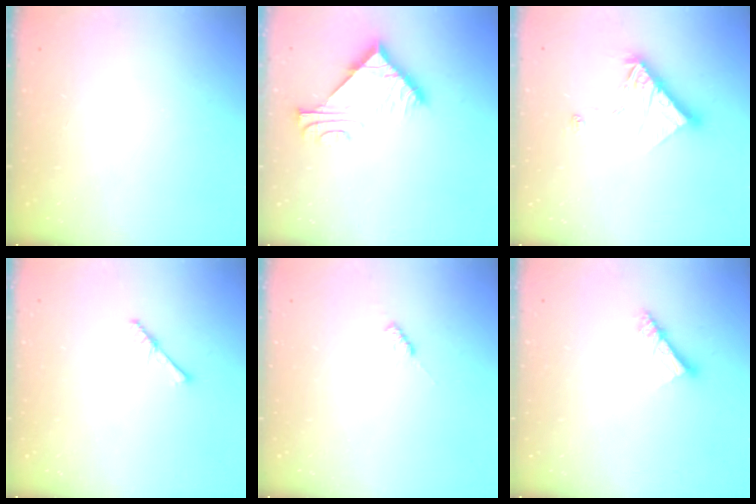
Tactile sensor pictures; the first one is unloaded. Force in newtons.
{"total": 9.4, "press": 9.4, "slide": 0.8}
{"total": 12.6, "press": 12.6, "slide": 1.4}
{"total": 3.0, "press": 3.0, "slide": 0.3}
{"total": 2.2, "press": 2.2, "slide": 0.4}
{"total": 7.2, "press": 7.2, "slide": 0.5}